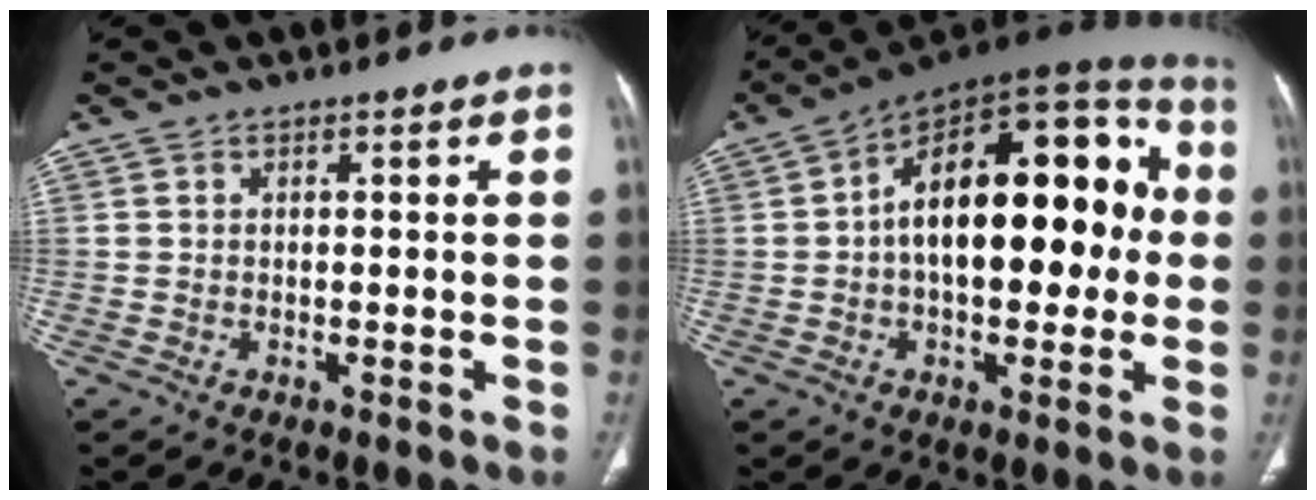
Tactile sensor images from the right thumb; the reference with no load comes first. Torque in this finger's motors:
{"motor_torque": [0.78, 1.68, 0.70, -0.13, 0.30]}